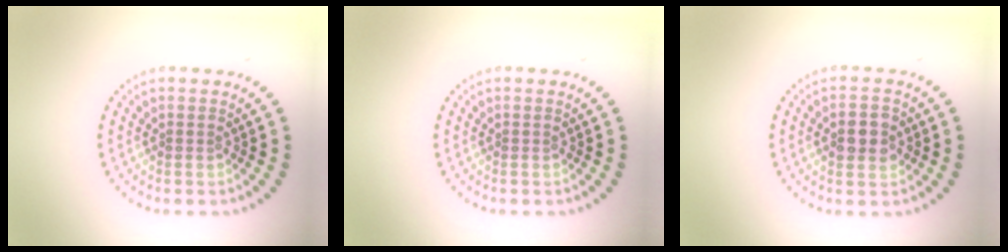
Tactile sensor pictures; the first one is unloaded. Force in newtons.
{"total": 0.0}
{"total": 2.9, "press": 2.9, "slide": 0.2}